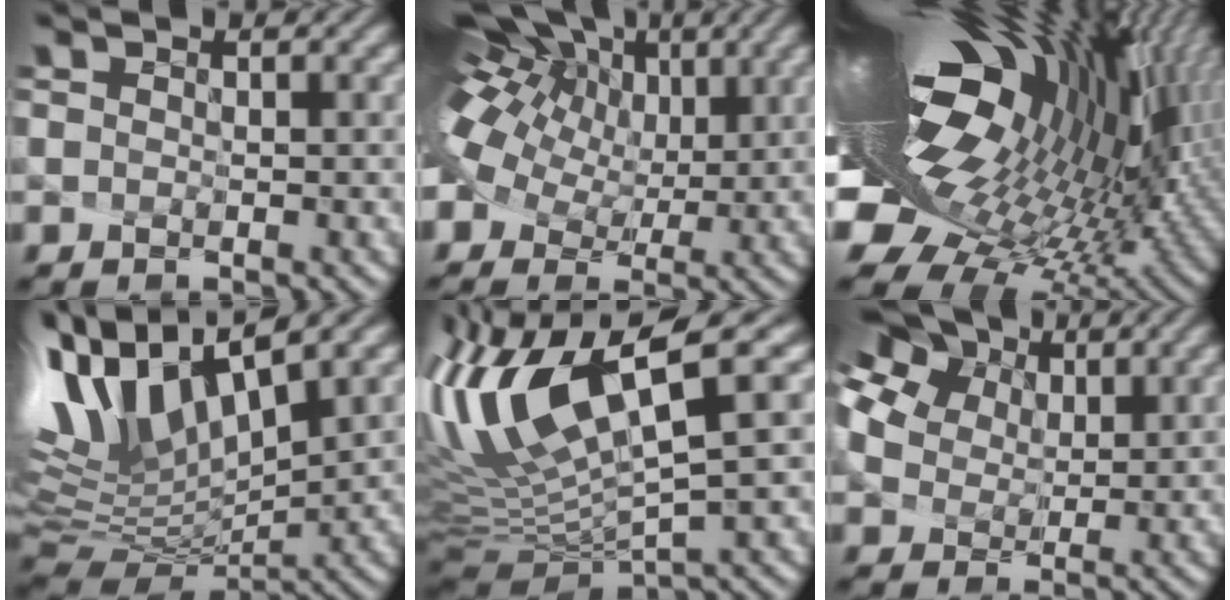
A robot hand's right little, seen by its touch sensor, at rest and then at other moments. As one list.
[{"total": 14.6, "force": [5.9, 8.5, 10.2], "torque": [-0.239, 0.038, 0.107]}, {"total": 19.1, "force": [3.3, 10.0, 15.9], "torque": [-0.290, -0.041, 0.077]}, {"total": 11.3, "force": [4.8, 3.7, 9.5], "torque": [-0.226, 0.002, 0.107]}, {"total": 10.6, "force": [2.4, 1.7, 10.2], "torque": [-0.224, -0.003, 0.076]}, {"total": 10.1, "force": [5.2, 6.8, 5.3], "torque": [-0.135, 0.017, 0.120]}]